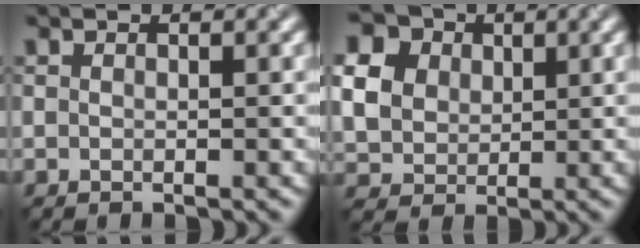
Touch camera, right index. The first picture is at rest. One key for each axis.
{"total": 10.1, "fx": 3.9, "fy": 8.3, "fz": 4.2, "tx": -0.134, "ty": 0.031, "tz": 0.080}